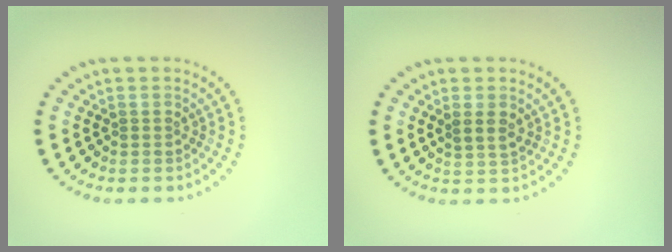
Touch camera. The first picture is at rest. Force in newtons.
{"total": 1.7, "press": 1.4, "slide": 0.9}